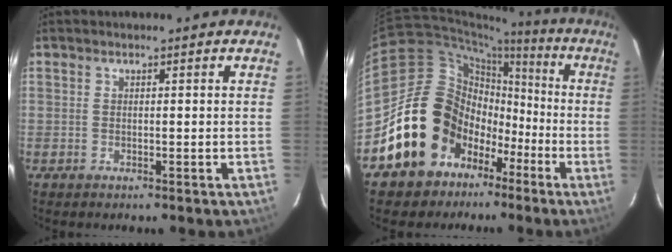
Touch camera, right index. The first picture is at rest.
{"total": 17.6, "force": [-7.6, 15.1, 4.9], "torque": [-0.119, 0.065, -0.113]}